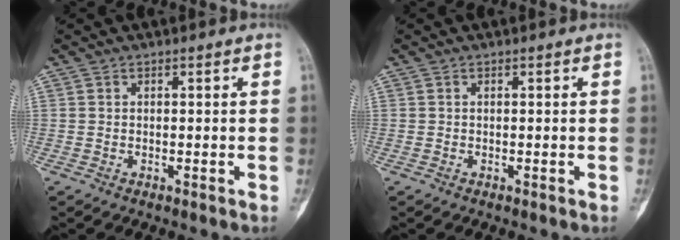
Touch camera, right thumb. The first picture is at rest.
{"total": 0.0}